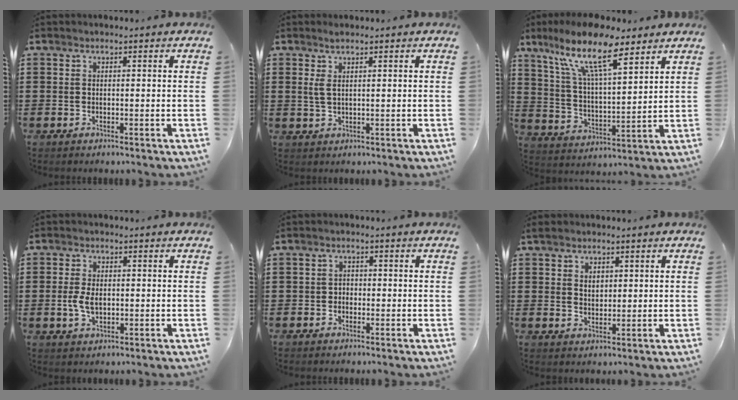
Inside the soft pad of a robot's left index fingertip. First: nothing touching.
{"total": 2.4, "force": [1.0, 0.6, 2.1], "torque": [-0.042, 0.003, 0.017]}
{"total": 12.5, "force": [8.8, 2.8, 8.4], "torque": [-0.183, -0.026, 0.155]}
{"total": 4.1, "force": [-0.3, 2.3, 3.4], "torque": [-0.085, -0.001, -0.011]}
{"total": 1.2, "force": [-0.6, 1.0, 0.3], "torque": [-0.011, 0.004, -0.014]}
{"total": 2.4, "force": [1.3, 1.6, 1.1], "torque": [-0.019, 0.004, 0.022]}